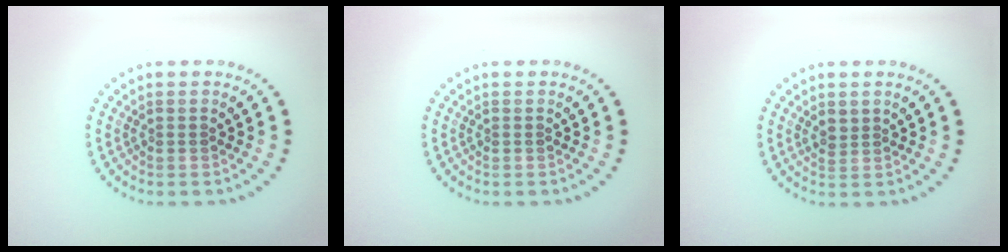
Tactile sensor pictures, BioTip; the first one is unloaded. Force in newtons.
{"total": 0.0}
{"total": 0.9, "press": 0.7, "slide": 0.6}